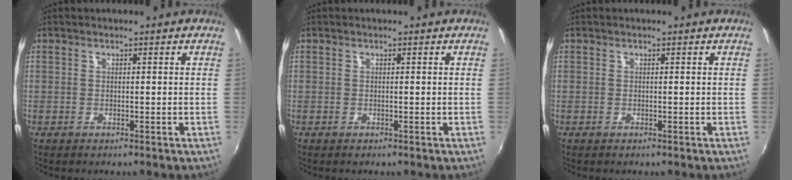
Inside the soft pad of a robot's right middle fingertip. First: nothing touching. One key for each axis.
{"total": 0.0}
{"total": 0.0}